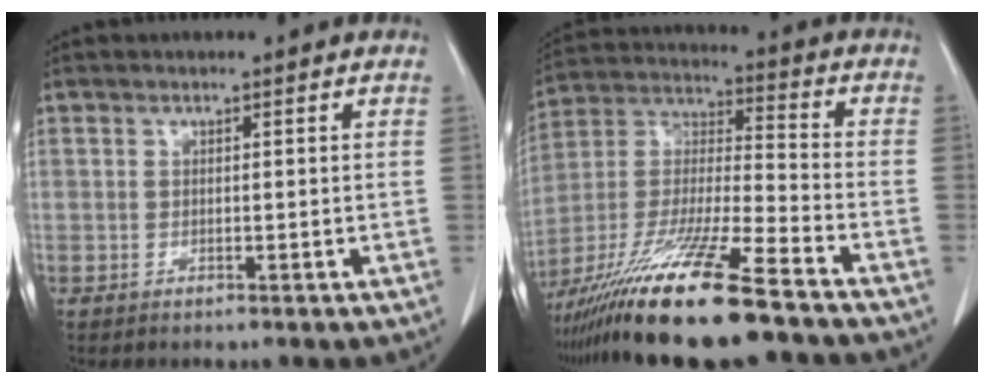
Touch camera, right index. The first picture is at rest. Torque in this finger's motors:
{"motor_torque": [1.47, -0.67, 1.05, 0.21]}